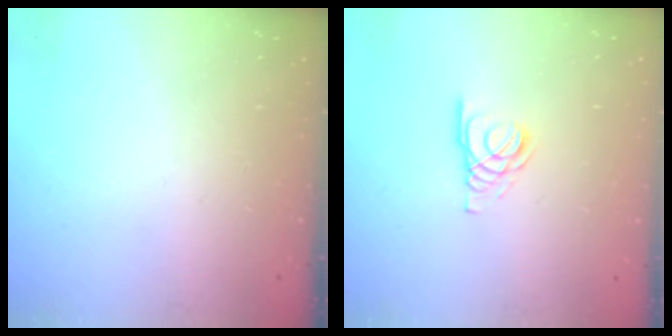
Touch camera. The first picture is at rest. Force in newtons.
{"total": 3.7, "press": 3.7, "slide": 0.4}